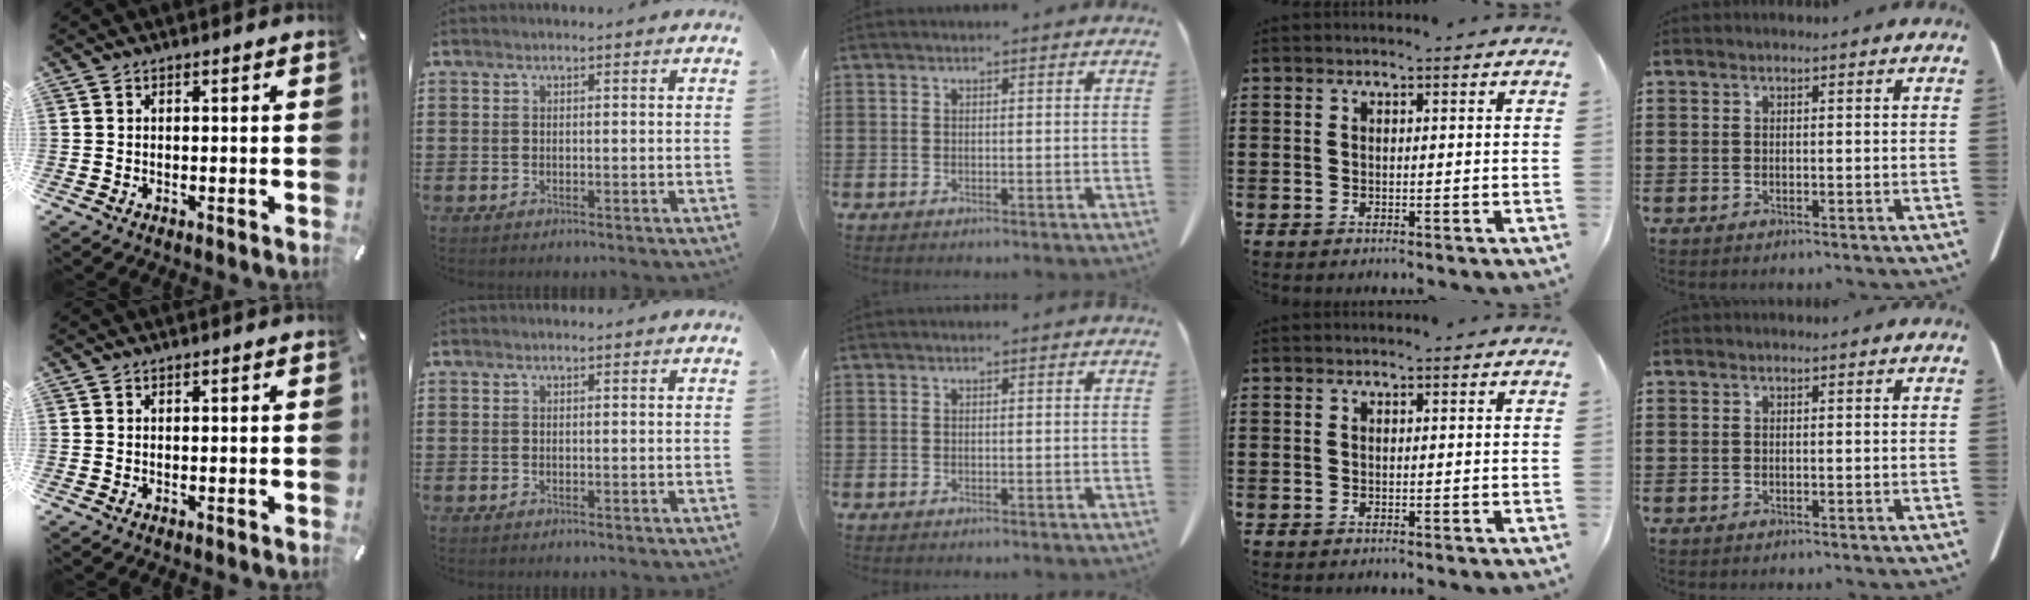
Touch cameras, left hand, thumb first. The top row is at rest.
{}